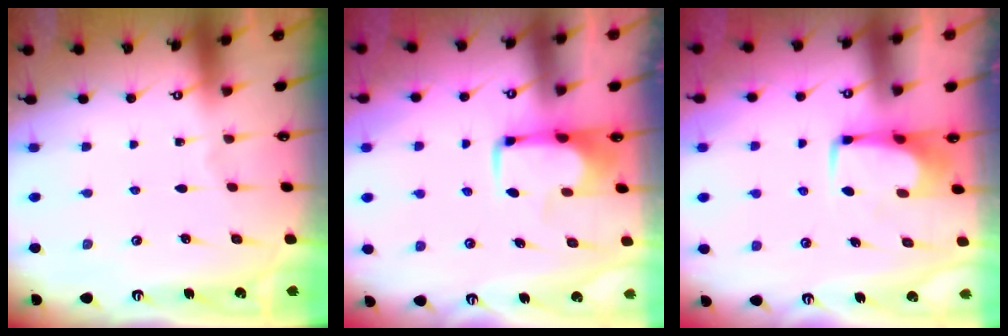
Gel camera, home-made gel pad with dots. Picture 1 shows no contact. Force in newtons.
{"total": 1.8, "press": 1.7, "slide": 0.5}
{"total": 0.0}